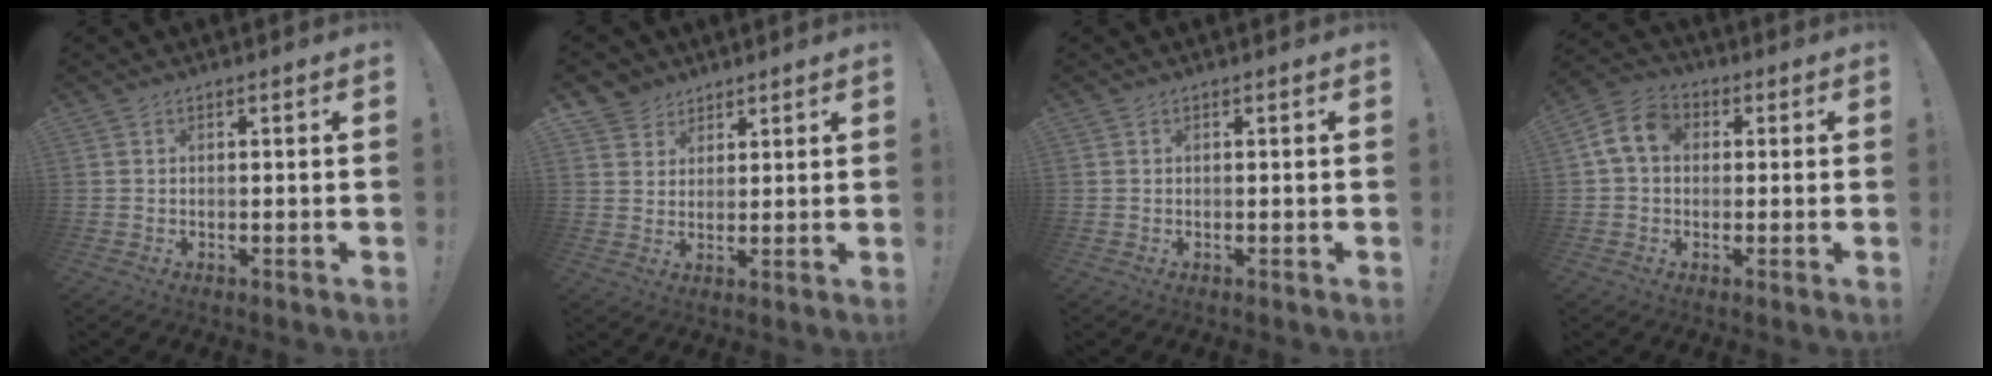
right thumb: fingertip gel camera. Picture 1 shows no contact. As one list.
[{"total": 5.0, "force": [3.7, 3.3, -0.1], "torque": [0.002, -0.029, 0.072]}, {"total": 0.0}, {"total": 9.0, "force": [1.8, 6.6, 5.8], "torque": [-0.105, 0.010, 0.039]}]